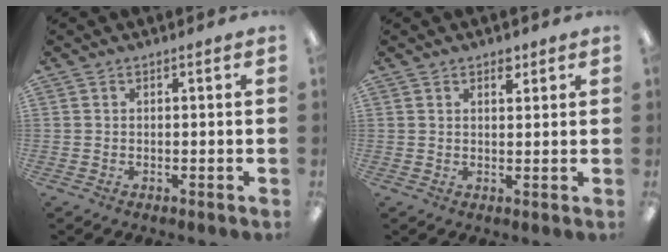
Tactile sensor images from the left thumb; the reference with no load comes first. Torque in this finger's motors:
{"motor_torque": [-0.06, 0.02, -0.23, 0.09, -0.03]}